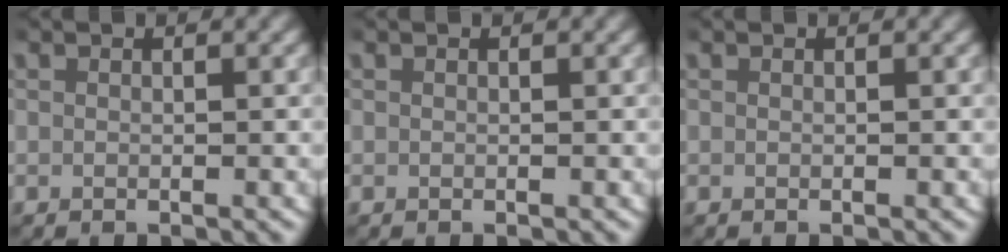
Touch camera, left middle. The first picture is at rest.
{"total": 0.0}
{"total": 0.0}